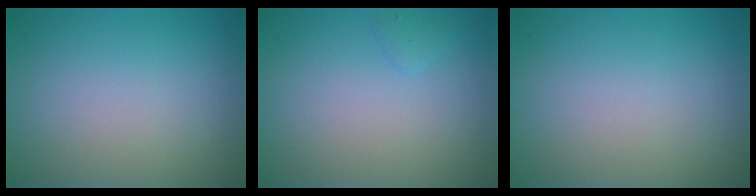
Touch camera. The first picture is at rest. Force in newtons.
{"total": 0.6, "press": 0.6, "slide": 0.1}
{"total": 0.0}